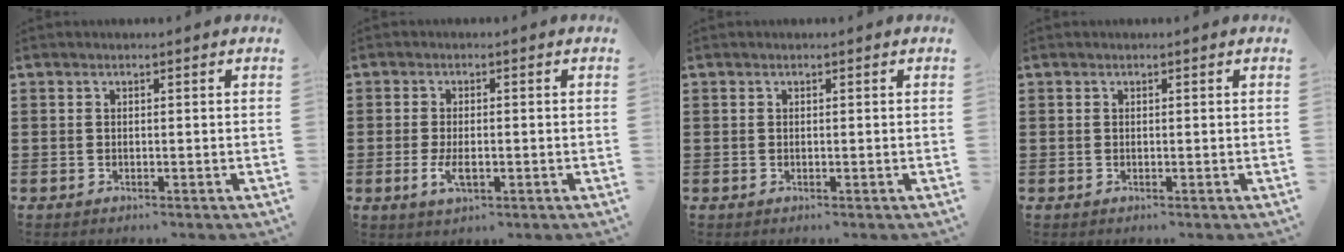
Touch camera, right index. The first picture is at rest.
{"total": 3.3, "force": [-0.8, 1.4, 2.9], "torque": [-0.059, -0.002, -0.015]}
{"total": 0.0}
{"total": 0.0}